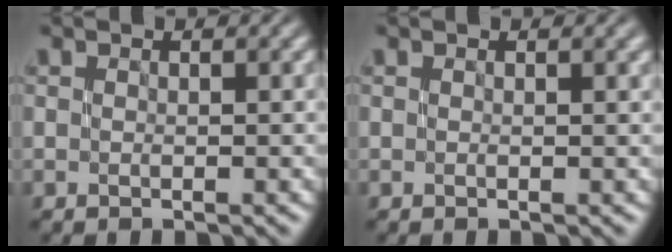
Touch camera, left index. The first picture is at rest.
{"total": 0.6, "force": [0.1, 0.2, 0.6], "torque": [-0.007, 0.001, 0.000]}